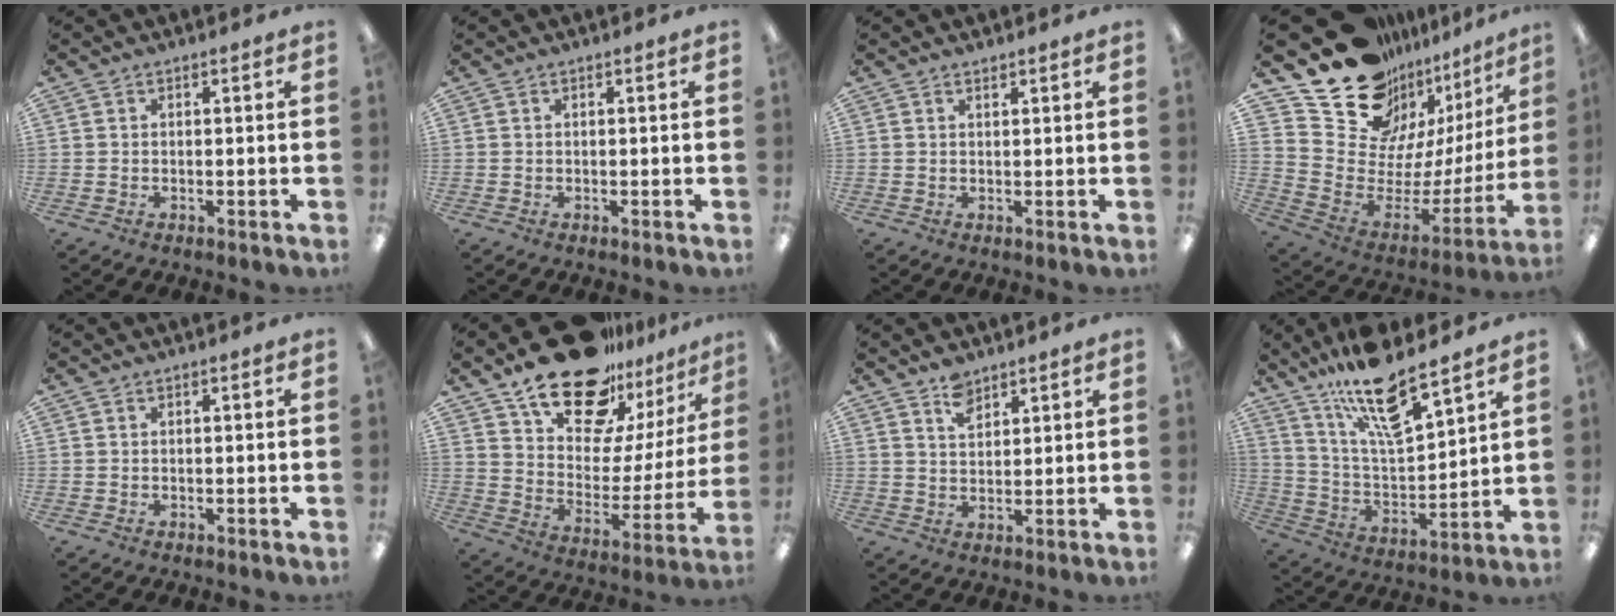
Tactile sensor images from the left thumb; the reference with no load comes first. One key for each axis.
{"total": 0.0}
{"total": 1.0, "fx": 1.0, "fy": 0.3, "fz": 0.3, "tx": -0.007, "ty": 0.000, "tz": 0.018}
{"total": 19.4, "fx": 14.3, "fy": 11.4, "fz": 6.5, "tx": -0.100, "ty": -0.123, "tz": 0.279}
{"total": 0.0}
{"total": 23.5, "fx": 17.4, "fy": 11.5, "fz": 11.0, "tx": -0.181, "ty": -0.105, "tz": 0.307}
{"total": 5.0, "fx": 3.9, "fy": 2.4, "fz": 1.8, "tx": -0.028, "ty": -0.017, "tz": 0.072}
{"total": 16.7, "fx": 12.8, "fy": 4.3, "fz": 9.8, "tx": -0.175, "ty": -0.077, "tz": 0.217}